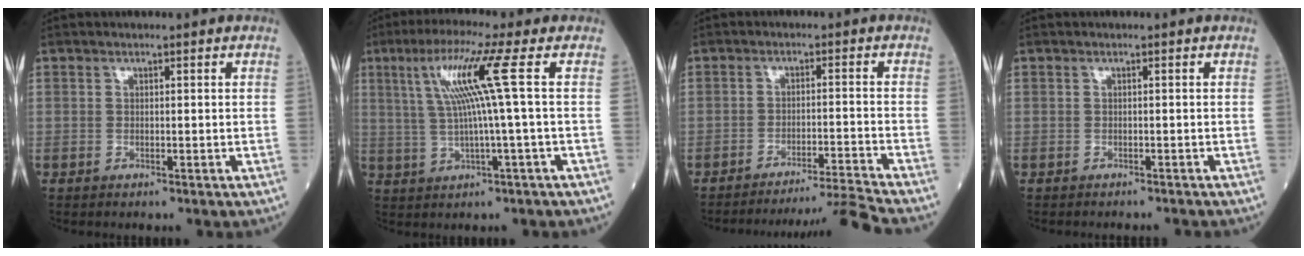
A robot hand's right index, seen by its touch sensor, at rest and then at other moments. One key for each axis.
{"total": 8.7, "fx": 2.2, "fy": -1.9, "fz": 8.3, "tx": -0.155, "ty": 0.017, "tz": 0.047}
{"total": 9.8, "fx": -8.6, "fy": -4.7, "fz": 0.5, "tx": -0.002, "ty": -0.008, "tz": -0.132}
{"total": 3.1, "fx": -2.8, "fy": 1.1, "fz": 0.5, "tx": -0.003, "ty": -0.002, "tz": -0.037}